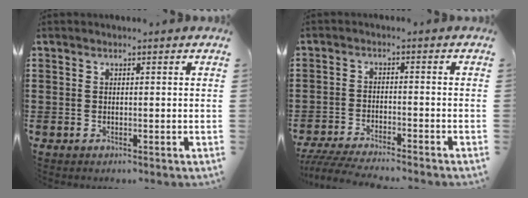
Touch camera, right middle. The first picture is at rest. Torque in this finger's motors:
{"motor_torque": [1.28, -0.35, 0.30, 0.13]}